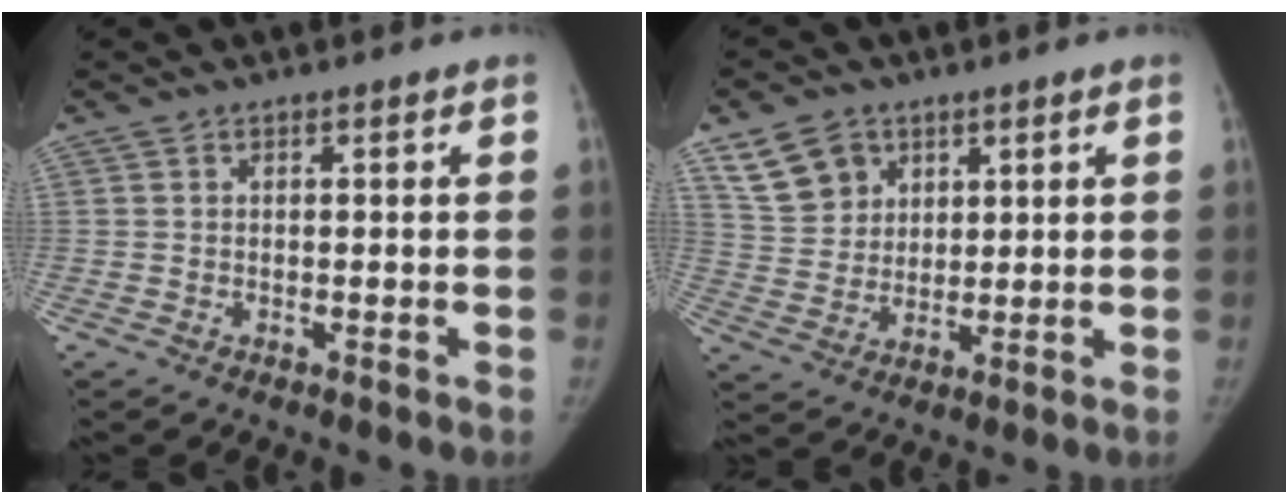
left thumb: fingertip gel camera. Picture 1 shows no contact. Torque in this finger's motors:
{"motor_torque": [1.52, 1.27, 0.89, -0.49, 0.00]}